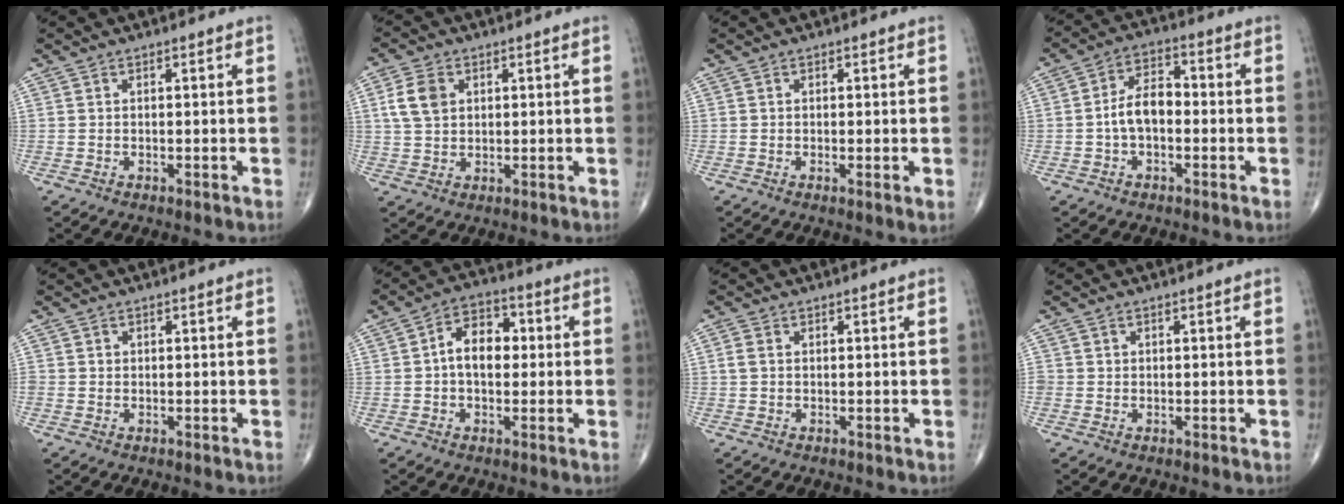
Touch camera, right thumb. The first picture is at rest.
{"total": 6.0, "force": [1.6, 4.3, 3.9], "torque": [-0.071, 0.001, 0.031]}
{"total": 1.4, "force": [-0.2, 0.2, 1.4], "torque": [-0.032, -0.007, -0.006]}
{"total": 7.1, "force": [-1.2, 4.2, 5.5], "torque": [-0.090, 0.030, -0.030]}
{"total": 1.2, "force": [0.0, 1.1, 0.1], "torque": [0.007, 0.004, 0.000]}
{"total": 8.2, "force": [0.3, 5.5, 6.1], "torque": [-0.078, 0.024, -0.005]}
{"total": 1.7, "force": [0.1, 1.2, 1.2], "torque": [-0.028, 0.003, 0.000]}
{"total": 1.0, "force": [0.0, 1.0, 0.1], "torque": [0.007, 0.004, -0.001]}